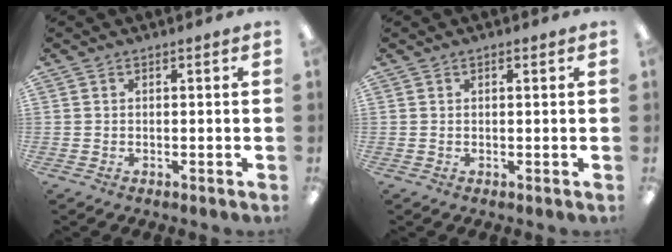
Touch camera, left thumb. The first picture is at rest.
{"total": 0.6, "force": [0.4, 0.2, 0.4], "torque": [-0.010, 0.003, 0.007]}